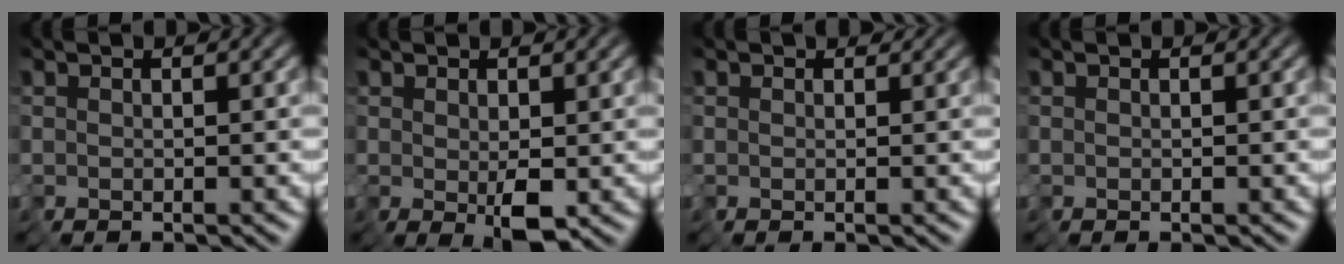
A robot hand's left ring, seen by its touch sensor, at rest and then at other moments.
{"total": 2.6, "force": [0.0, 1.2, 2.3], "torque": [-0.046, -0.003, 0.009]}
{"total": 0.5, "force": [0.1, 0.5, 0.2], "torque": [-0.002, 0.000, 0.002]}
{"total": 0.0}